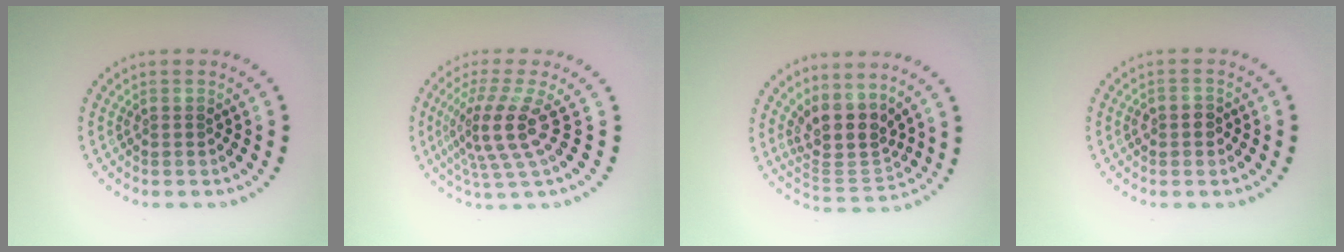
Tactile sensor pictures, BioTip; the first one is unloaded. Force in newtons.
{"total": 4.5, "press": 3.2, "slide": 3.1}
{"total": 4.1, "press": 3.2, "slide": 2.5}
{"total": 1.4, "press": 1.4, "slide": 0.5}